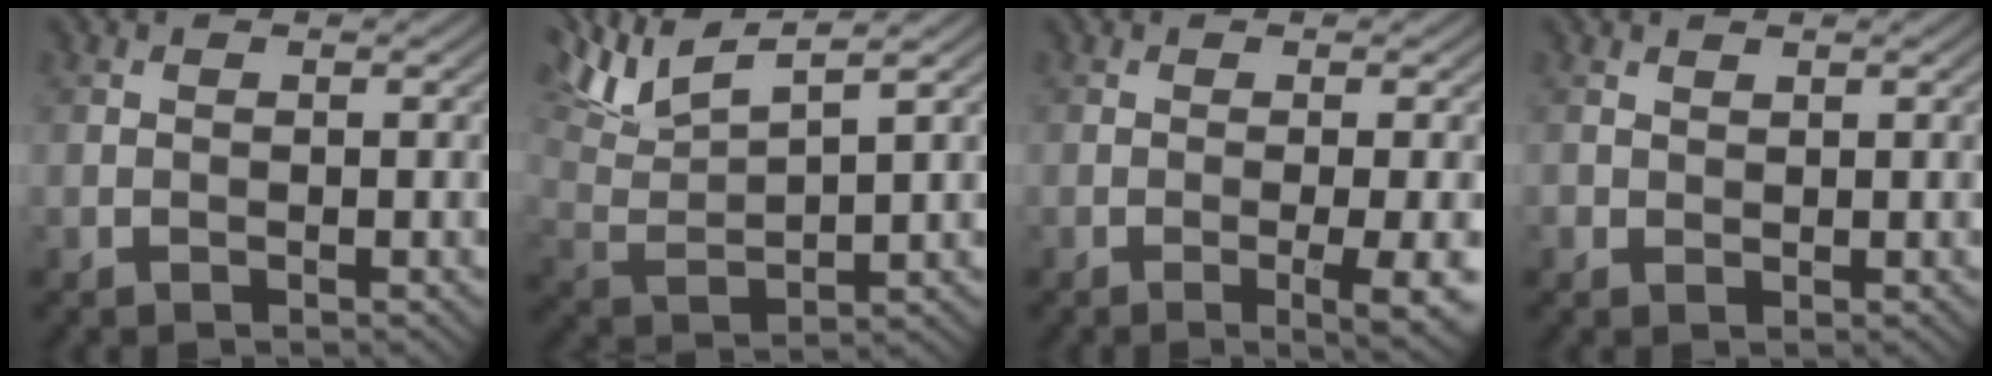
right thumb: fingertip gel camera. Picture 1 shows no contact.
{"total": 9.8, "force": [6.3, 2.2, 7.1], "torque": [-0.157, 0.024, 0.125]}
{"total": 4.2, "force": [-1.1, 0.5, 4.0], "torque": [-0.069, 0.001, -0.017]}
{"total": 0.7, "force": [0.6, 0.4, 0.1], "torque": [-0.006, -0.001, 0.015]}